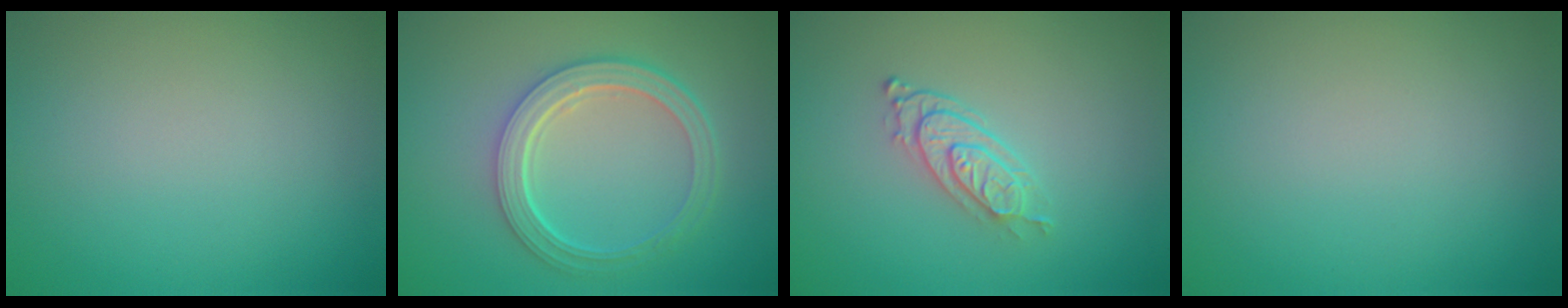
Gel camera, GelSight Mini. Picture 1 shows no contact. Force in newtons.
{"total": 4.9, "press": 3.7, "slide": 3.3}
{"total": 2.5, "press": 2.0, "slide": 1.5}
{"total": 0.0}